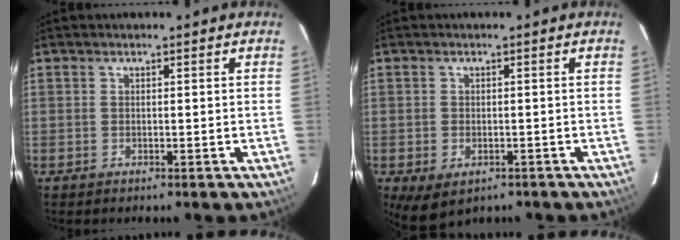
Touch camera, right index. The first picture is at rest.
{"total": 5.7, "force": [-2.7, 3.6, 3.4], "torque": [-0.066, -0.022, -0.035]}